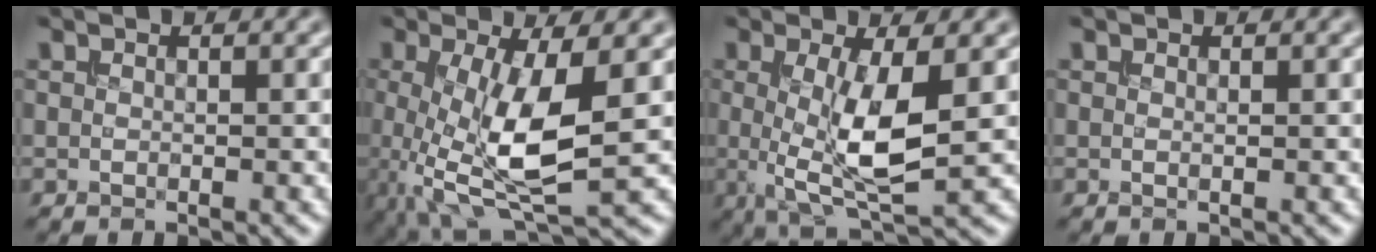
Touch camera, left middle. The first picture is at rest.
{"total": 8.4, "force": [-0.8, 2.7, 7.9], "torque": [-0.160, -0.016, -0.012]}
{"total": 7.1, "force": [0.0, 2.1, 6.8], "torque": [-0.127, -0.013, 0.003]}
{"total": 0.0}